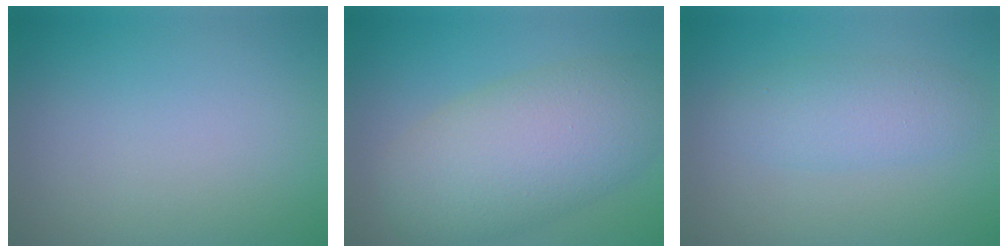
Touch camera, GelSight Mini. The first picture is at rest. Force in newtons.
{"total": 8.8, "press": 8.8, "slide": 0.4}
{"total": 3.3, "press": 3.3, "slide": 0.1}